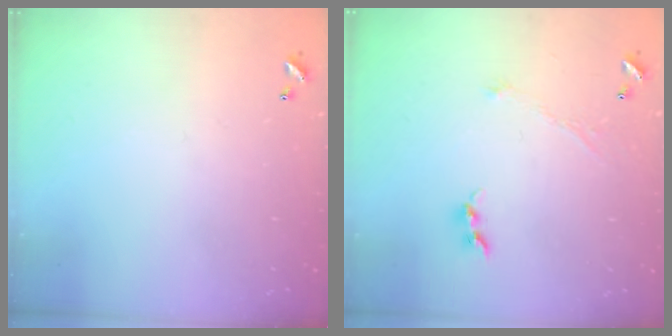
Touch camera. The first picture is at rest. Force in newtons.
{"total": 1.2, "press": 1.2, "slide": 0.1}